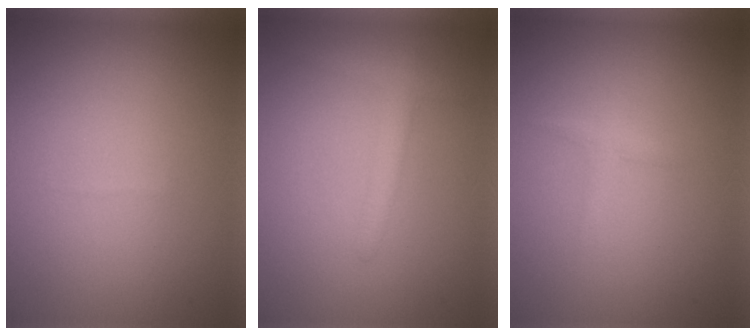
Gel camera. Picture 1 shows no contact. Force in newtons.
{"total": 2.0, "press": 1.9, "slide": 0.2}
{"total": 0.9, "press": 0.8, "slide": 0.0}